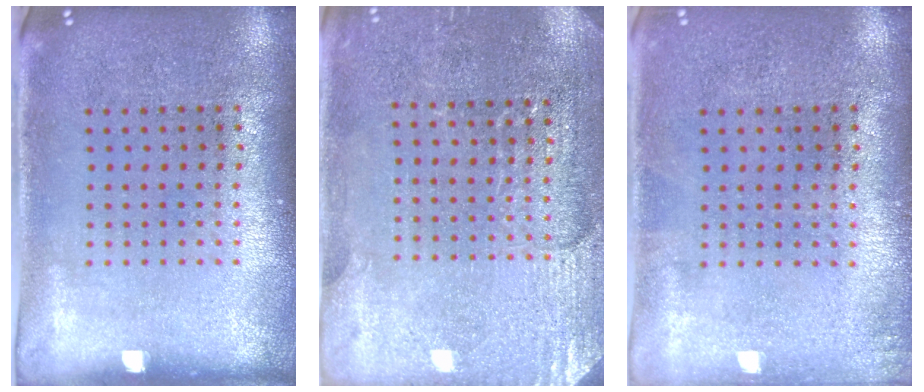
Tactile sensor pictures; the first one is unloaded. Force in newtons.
{"total": 2.9, "press": 2.9, "slide": 0.4}
{"total": 0.7, "press": 0.7, "slide": 0.1}